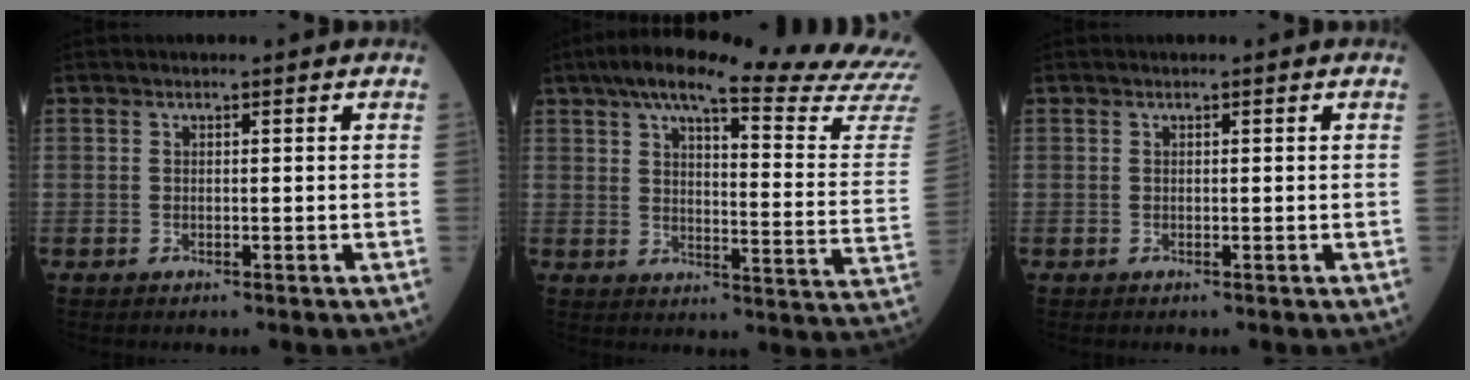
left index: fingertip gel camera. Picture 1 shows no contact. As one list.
[{"total": 26.1, "force": [23.3, -0.1, 11.9], "torque": [-0.172, -0.079, 0.279]}, {"total": 0.0}]